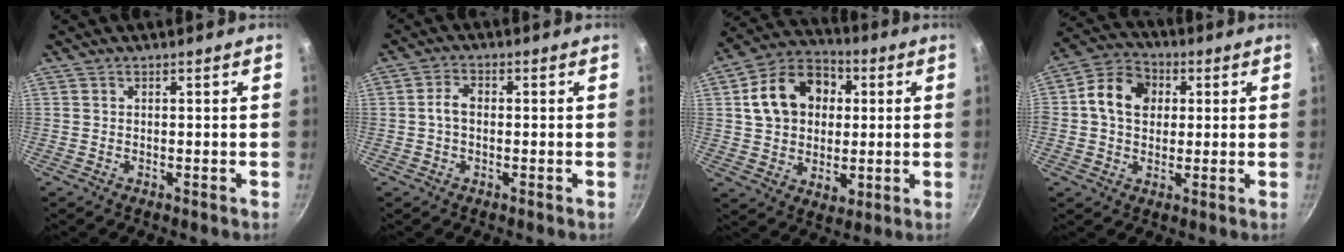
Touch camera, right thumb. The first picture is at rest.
{"total": 3.4, "force": [-0.1, 2.3, 2.5], "torque": [-0.045, 0.014, -0.007]}
{"total": 17.2, "force": [3.2, 13.4, 10.3], "torque": [-0.146, 0.017, 0.049]}
{"total": 10.3, "force": [1.6, 8.3, 6.0], "torque": [-0.080, 0.012, 0.008]}